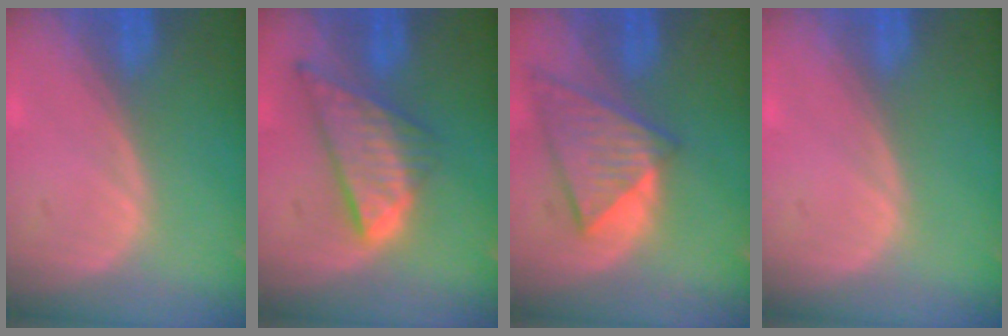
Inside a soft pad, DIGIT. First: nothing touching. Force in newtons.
{"total": 8.7, "press": 7.4, "slide": 4.5}
{"total": 8.6, "press": 7.5, "slide": 4.2}
{"total": 0.0}